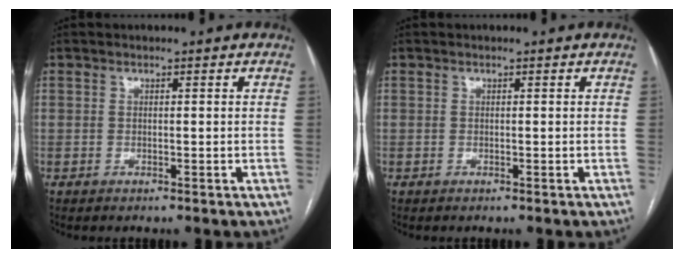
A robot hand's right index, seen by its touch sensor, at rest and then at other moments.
{"total": 0.0}